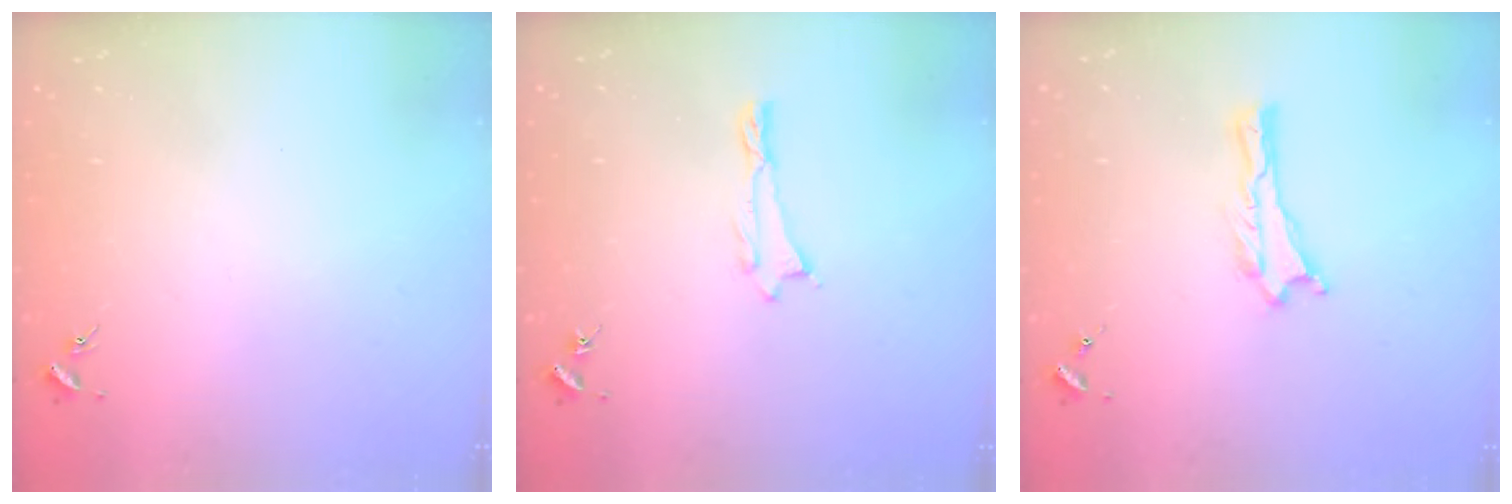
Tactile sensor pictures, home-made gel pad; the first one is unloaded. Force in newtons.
{"total": 0.0}
{"total": 0.0}